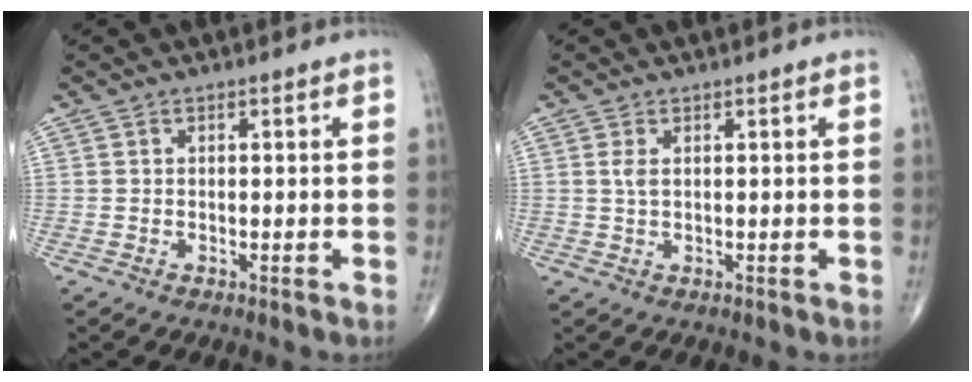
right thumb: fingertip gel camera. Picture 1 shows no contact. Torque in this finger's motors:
{"motor_torque": [-0.27, 0.70, 0.32, 0.07, 0.00]}